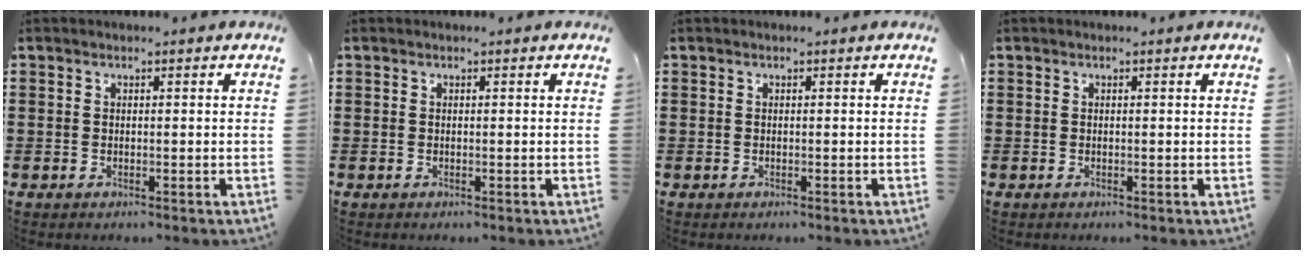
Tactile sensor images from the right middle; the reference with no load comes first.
{"total": 0.0}
{"total": 0.0}
{"total": 0.0}